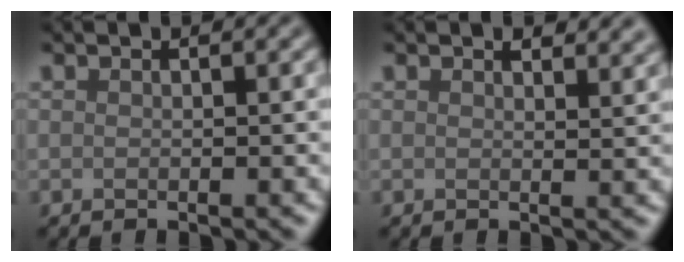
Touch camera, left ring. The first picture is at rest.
{"total": 2.2, "force": [1.8, 0.7, 1.0], "torque": [-0.011, 0.001, 0.026]}